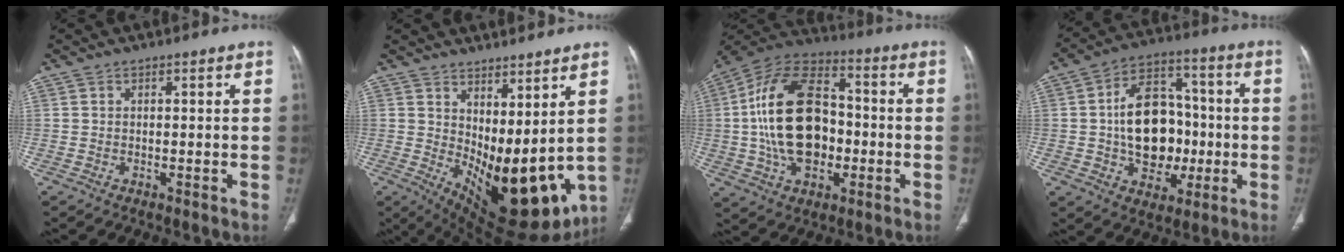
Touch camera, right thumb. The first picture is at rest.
{"total": 19.3, "force": [2.5, 8.6, 17.1], "torque": [-0.241, -0.052, 0.068]}
{"total": 22.0, "force": [-1.5, 13.9, 17.0], "torque": [-0.295, 0.027, -0.024]}
{"total": 17.0, "force": [-1.3, 12.1, 11.8], "torque": [-0.146, 0.033, -0.013]}